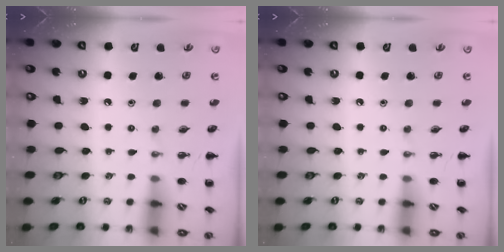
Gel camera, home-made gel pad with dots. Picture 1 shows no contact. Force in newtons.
{"total": 0.0}